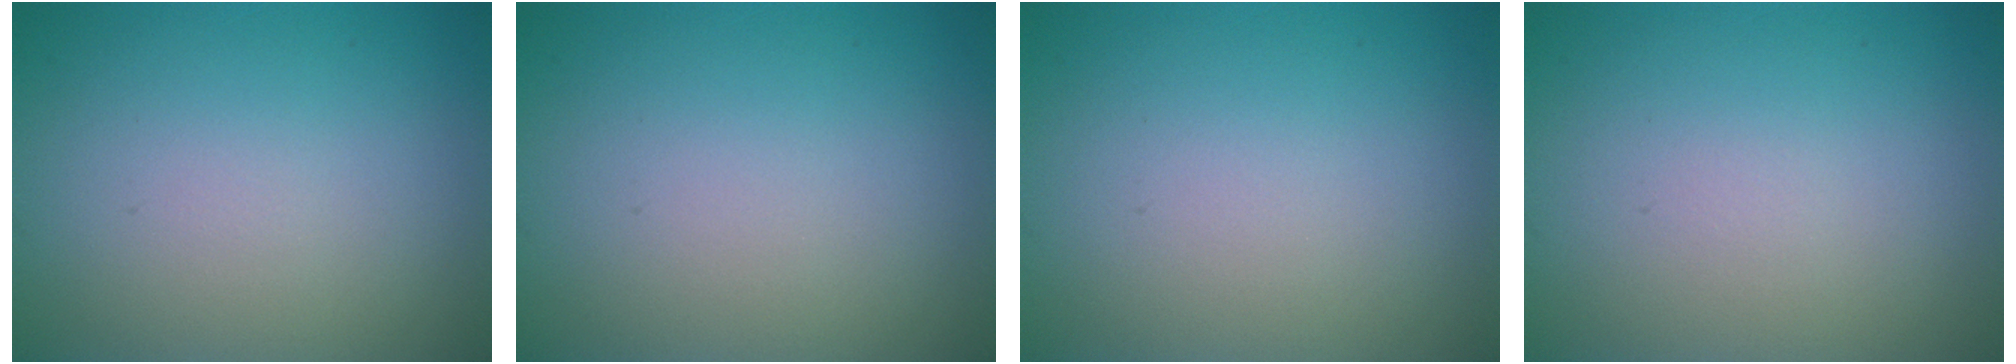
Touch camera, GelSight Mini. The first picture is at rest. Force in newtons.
{"total": 0.0}
{"total": 0.0}
{"total": 0.0}